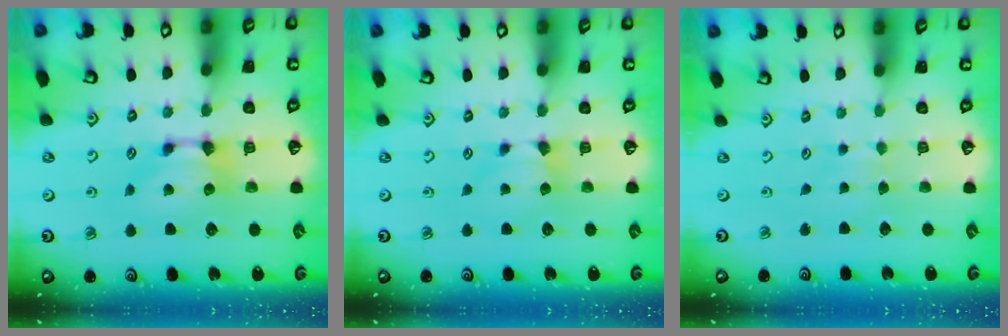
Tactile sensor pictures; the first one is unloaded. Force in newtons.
{"total": 1.8, "press": 1.7, "slide": 0.5}
{"total": 3.4, "press": 3.4, "slide": 0.4}